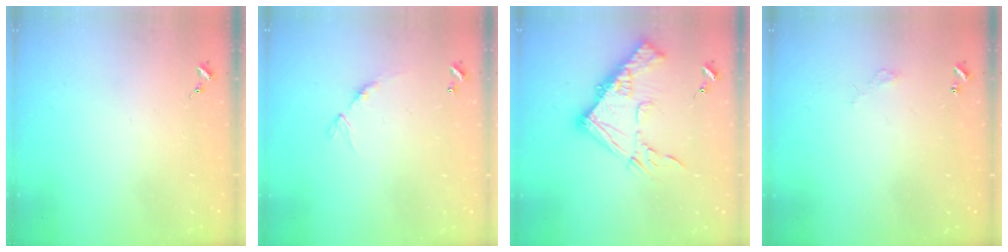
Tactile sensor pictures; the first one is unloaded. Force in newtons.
{"total": 8.4, "press": 8.4, "slide": 0.6}
{"total": 16.7, "press": 16.6, "slide": 1.8}
{"total": 2.7, "press": 2.7, "slide": 0.2}